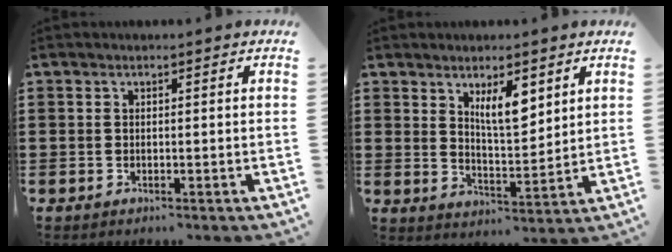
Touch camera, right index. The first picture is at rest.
{"total": 6.6, "force": [3.6, 2.5, 4.9], "torque": [-0.088, -0.007, 0.060]}